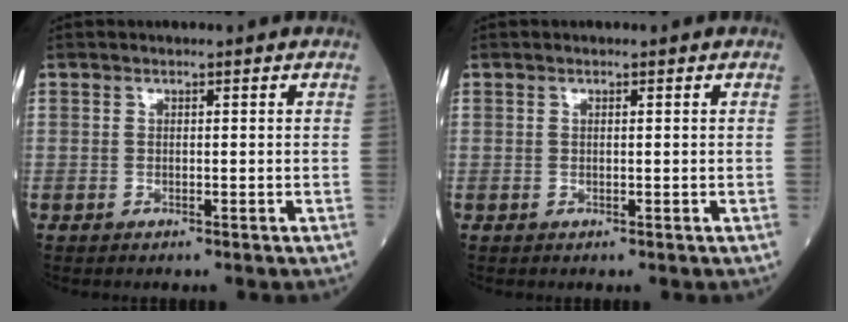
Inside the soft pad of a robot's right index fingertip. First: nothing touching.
{"total": 0.0}